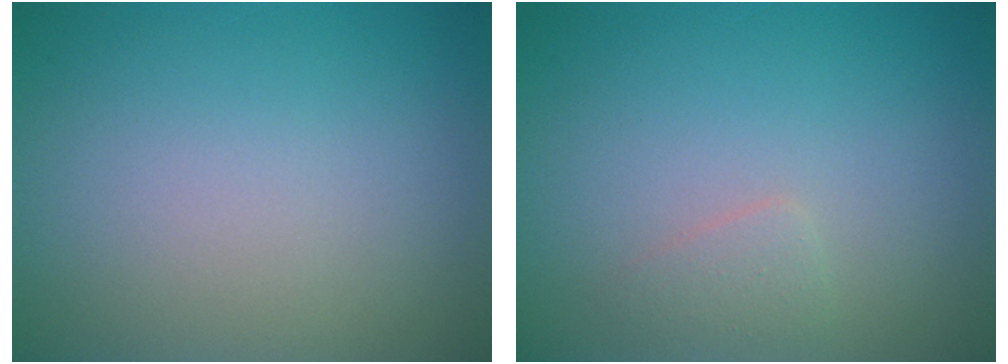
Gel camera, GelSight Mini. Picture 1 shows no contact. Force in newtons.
{"total": 1.0, "press": 1.0, "slide": 0.0}